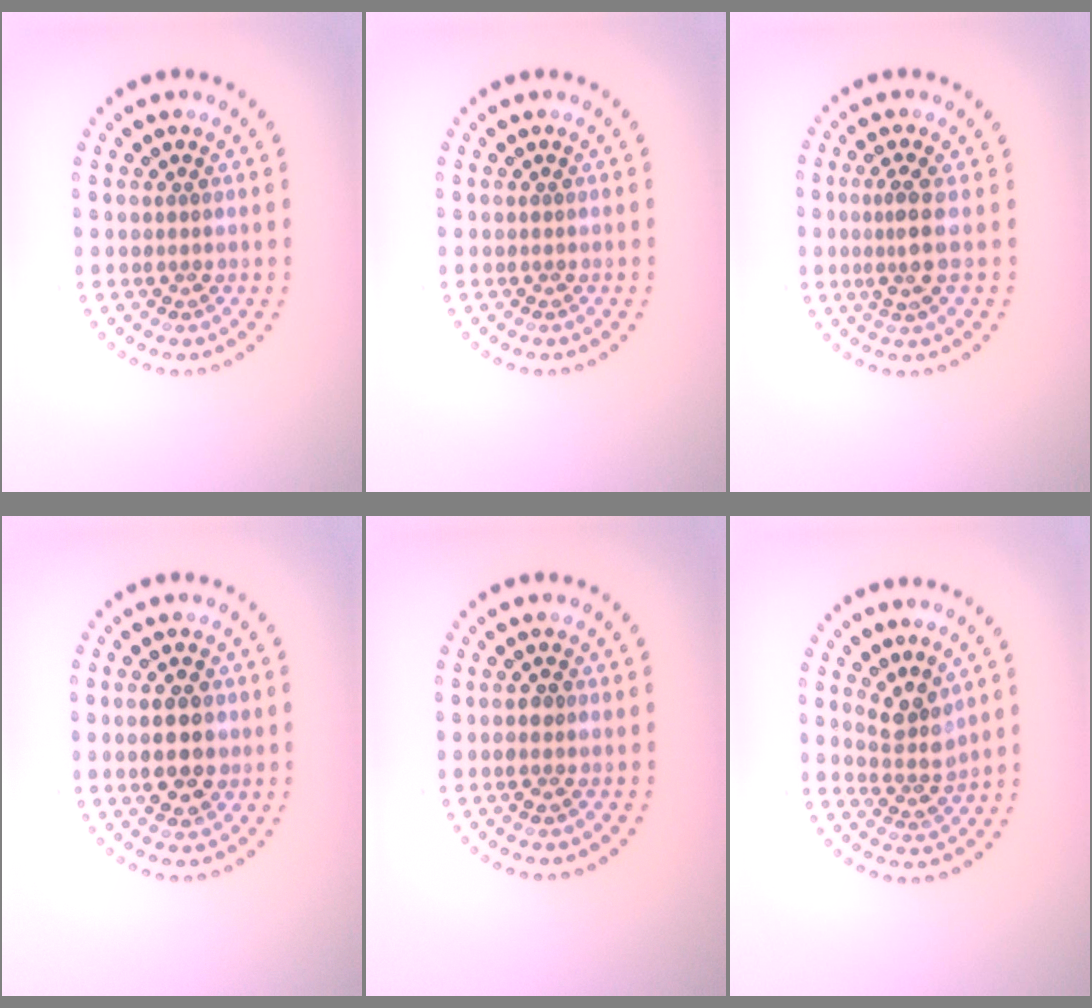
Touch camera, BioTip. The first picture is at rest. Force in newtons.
{"total": 0.0}
{"total": 2.5, "press": 1.9, "slide": 1.6}
{"total": 3.9, "press": 3.9, "slide": 0.3}
{"total": 1.3, "press": 1.2, "slide": 0.3}
{"total": 2.9, "press": 2.2, "slide": 1.9}